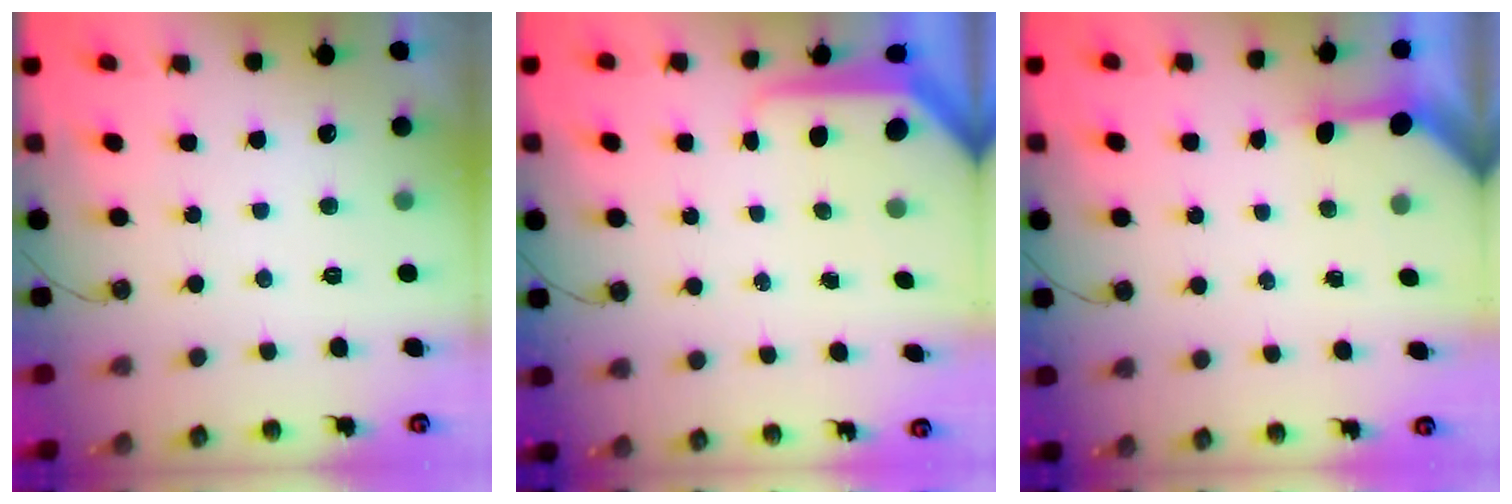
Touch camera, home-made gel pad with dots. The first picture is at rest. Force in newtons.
{"total": 9.8, "press": 9.8, "slide": 0.7}
{"total": 3.4, "press": 3.4, "slide": 0.3}